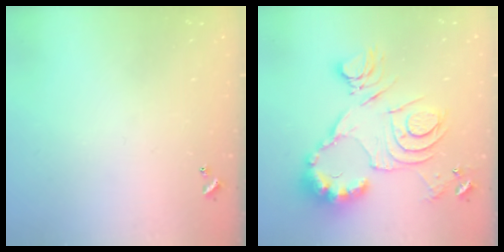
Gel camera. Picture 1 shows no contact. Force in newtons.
{"total": 17.7, "press": 17.6, "slide": 1.4}